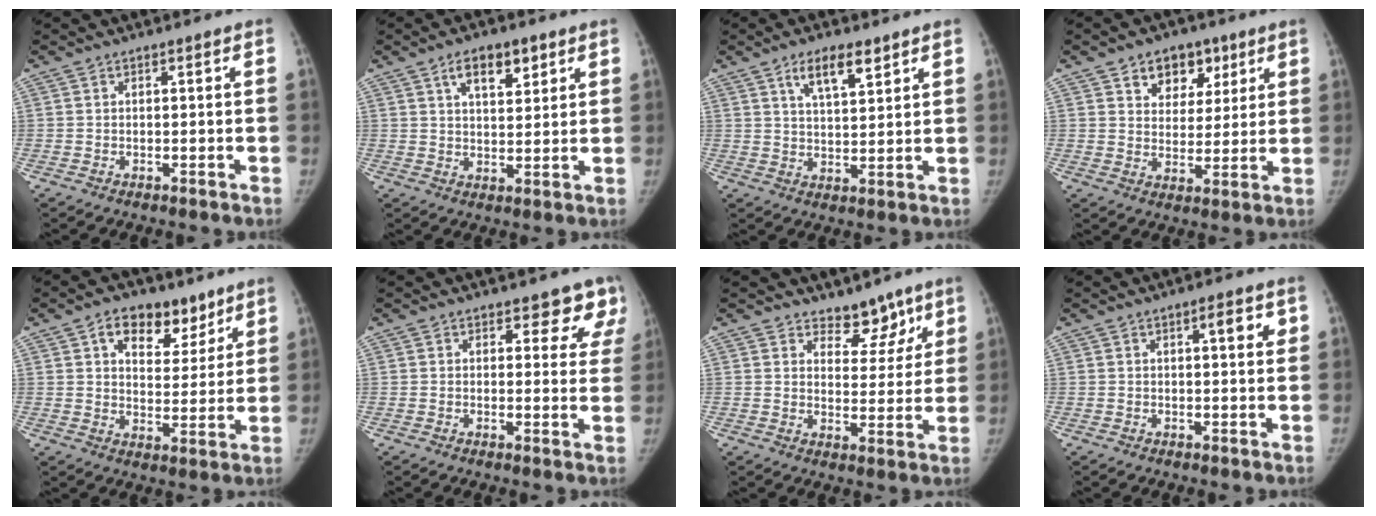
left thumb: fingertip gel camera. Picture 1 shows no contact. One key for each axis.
{"total": 7.4, "fx": 4.1, "fy": 3.5, "fz": 5.1, "tx": -0.056, "ty": -0.019, "tz": 0.064}
{"total": 7.3, "fx": 4.5, "fy": 2.6, "fz": 5.1, "tx": -0.070, "ty": -0.025, "tz": 0.078}
{"total": 9.1, "fx": 5.0, "fy": 6.6, "fz": 3.8, "tx": -0.013, "ty": -0.019, "tz": 0.076}
{"total": 10.9, "fx": 6.3, "fy": 6.7, "fz": 5.8, "tx": -0.045, "ty": -0.027, "tz": 0.097}
{"total": 6.1, "fx": 5.0, "fy": 3.0, "fz": 1.8, "tx": 0.022, "ty": -0.026, "tz": 0.038}
{"total": 6.9, "fx": 5.3, "fy": 3.8, "fz": 2.2, "tx": 0.016, "ty": -0.035, "tz": 0.081}
{"total": 3.4, "fx": 1.4, "fy": 1.0, "fz": 3.0, "tx": -0.033, "ty": -0.002, "tz": 0.017}